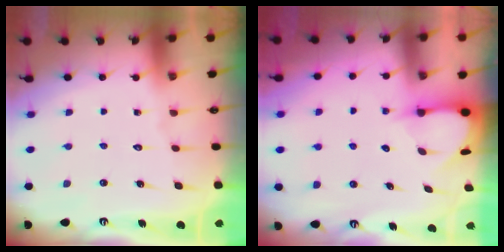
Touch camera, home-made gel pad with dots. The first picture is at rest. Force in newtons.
{"total": 3.5, "press": 3.4, "slide": 0.3}